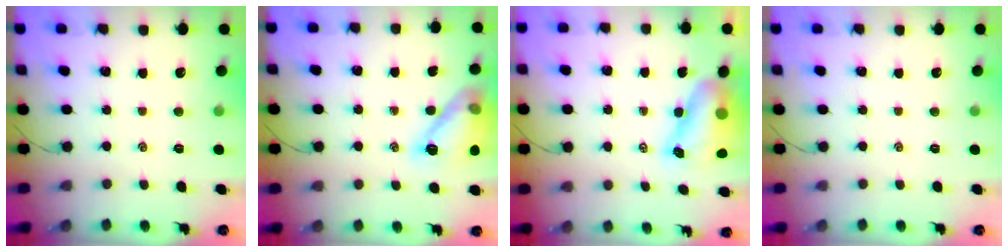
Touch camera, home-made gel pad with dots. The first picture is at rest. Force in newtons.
{"total": 15.0, "press": 15.0, "slide": 0.1}
{"total": 8.4, "press": 8.2, "slide": 1.7}
{"total": 0.0}